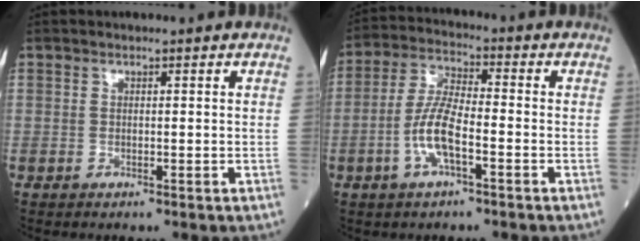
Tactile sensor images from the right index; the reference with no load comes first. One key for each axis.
{"total": 7.8, "fx": -2.6, "fy": 1.9, "fz": 7.1, "tx": -0.152, "ty": 0.005, "tz": -0.055}